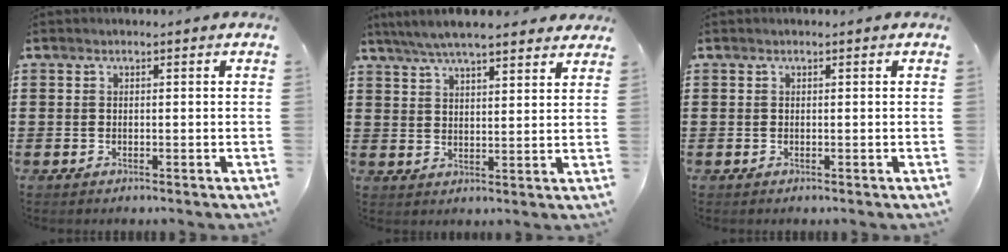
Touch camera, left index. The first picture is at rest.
{"total": 5.6, "force": [5.1, 0.7, 2.3], "torque": [-0.060, -0.013, 0.091]}
{"total": 0.0}